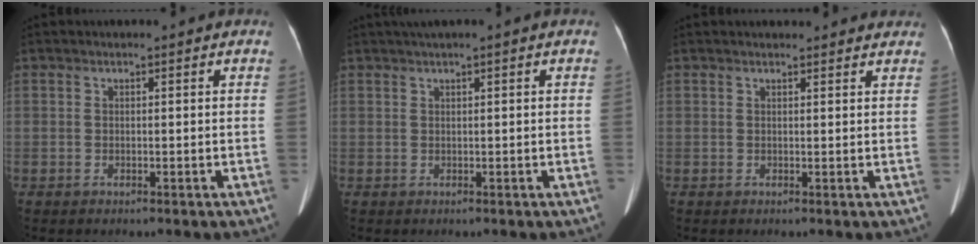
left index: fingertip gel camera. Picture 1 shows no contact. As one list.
[{"total": 1.7, "force": [1.0, -0.1, 1.4], "torque": [-0.033, 0.016, 0.022]}, {"total": 8.3, "force": [7.7, 2.3, 2.2], "torque": [-0.011, 0.024, 0.078]}]